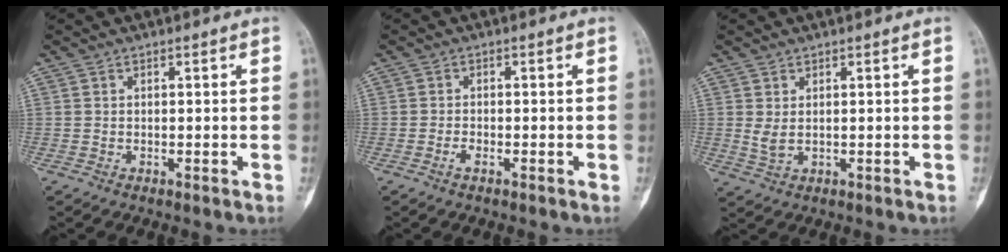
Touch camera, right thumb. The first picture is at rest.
{"total": 1.4, "force": [-0.8, 0.6, 1.0], "torque": [-0.020, 0.002, -0.018]}
{"total": 2.3, "force": [0.6, 1.1, 1.9], "torque": [-0.035, -0.002, 0.019]}